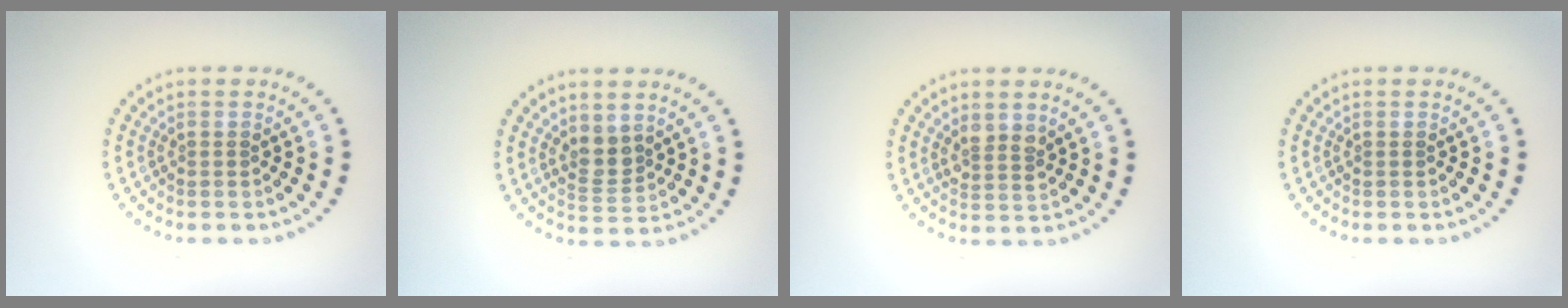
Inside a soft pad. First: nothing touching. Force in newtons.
{"total": 2.1, "press": 1.8, "slide": 1.2}
{"total": 1.8, "press": 1.6, "slide": 1.0}
{"total": 0.0}